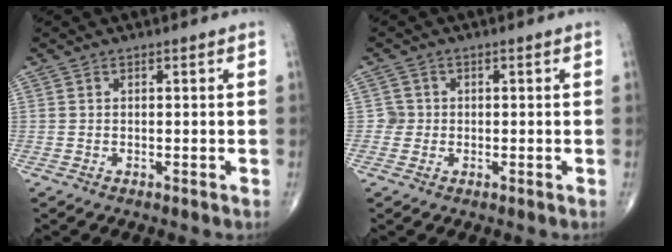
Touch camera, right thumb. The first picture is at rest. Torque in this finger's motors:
{"motor_torque": [0.11, 0.09, 0.02, 0.13, -0.04]}